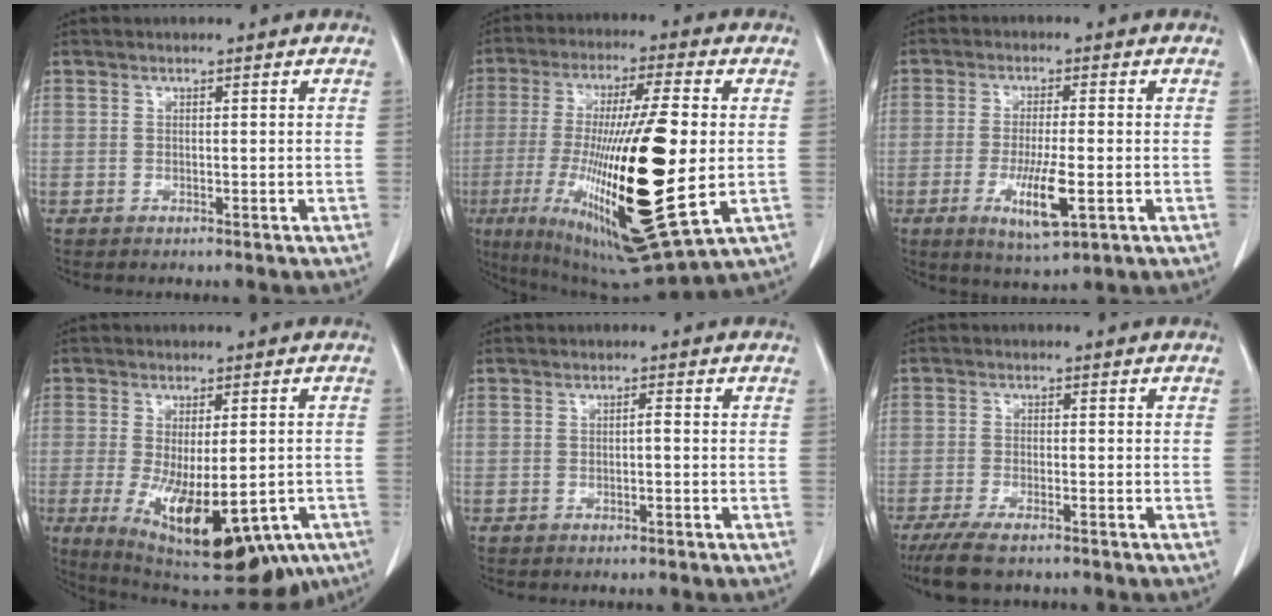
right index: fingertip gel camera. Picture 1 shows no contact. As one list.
[{"total": 26.3, "force": [-3.7, 3.8, 25.8], "torque": [-0.482, -0.042, -0.057]}, {"total": 8.0, "force": [-2.5, 1.0, 7.5], "torque": [-0.137, -0.019, -0.039]}, {"total": 20.8, "force": [-9.2, 8.1, 16.8], "torque": [-0.257, -0.029, -0.123]}, {"total": 0.7, "force": [-0.2, 0.0, 0.6], "torque": [-0.010, 0.002, -0.004]}, {"total": 6.1, "force": [-4.8, 1.2, 3.6], "torque": [-0.067, -0.015, -0.082]}]